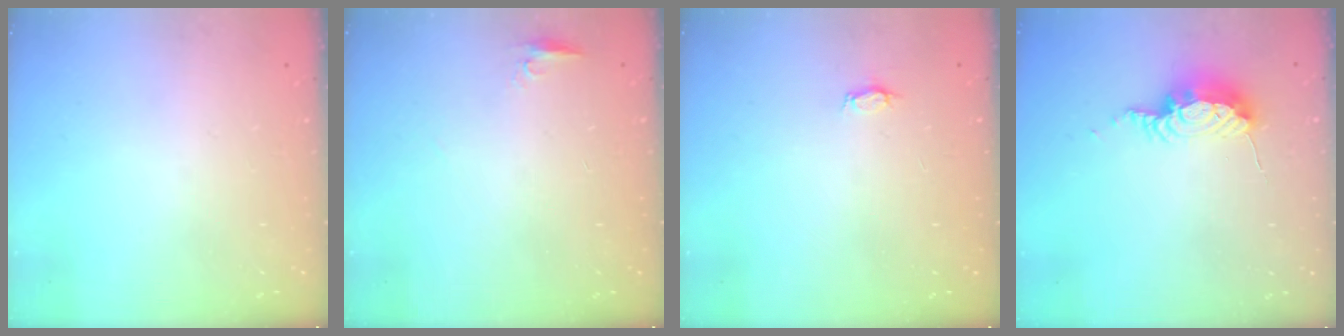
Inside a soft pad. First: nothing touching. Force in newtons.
{"total": 4.8, "press": 4.7, "slide": 1.2}
{"total": 2.8, "press": 2.8, "slide": 0.3}
{"total": 8.0, "press": 7.9, "slide": 0.9}